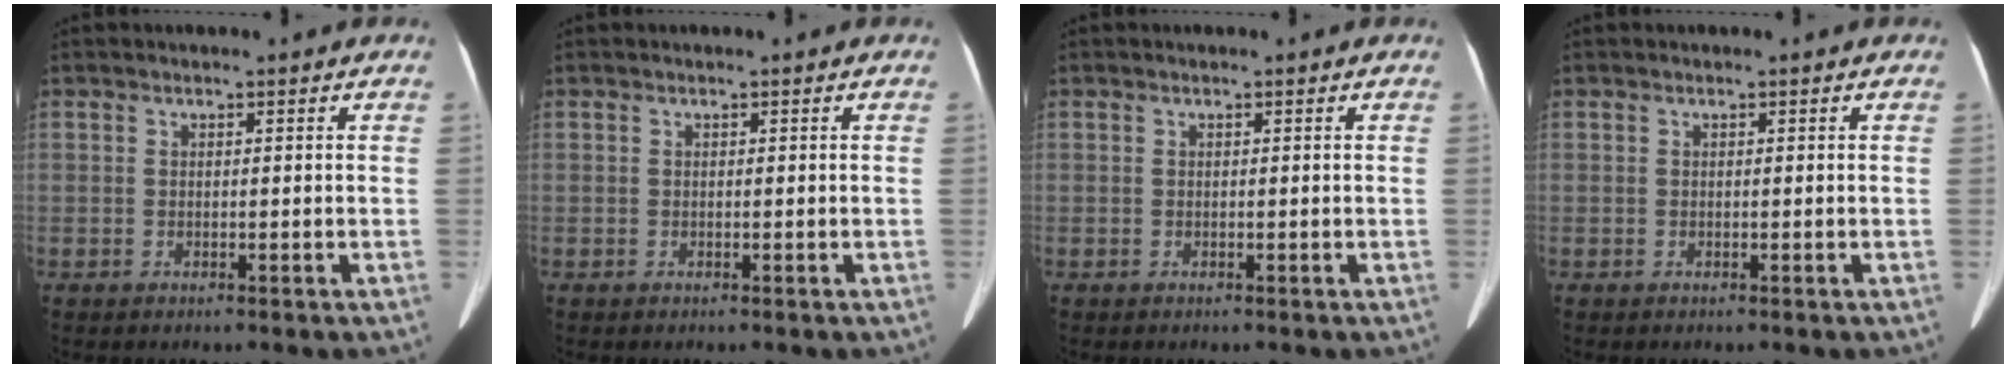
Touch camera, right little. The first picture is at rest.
{"total": 0.0}
{"total": 0.0}
{"total": 0.0}